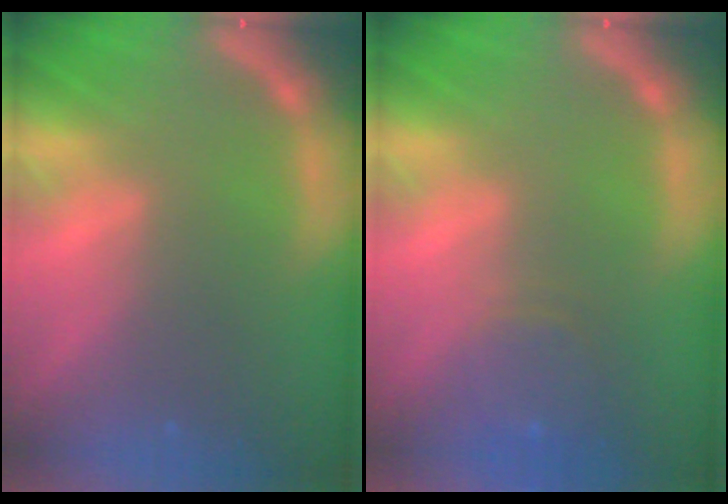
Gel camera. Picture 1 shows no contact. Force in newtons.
{"total": 3.5}